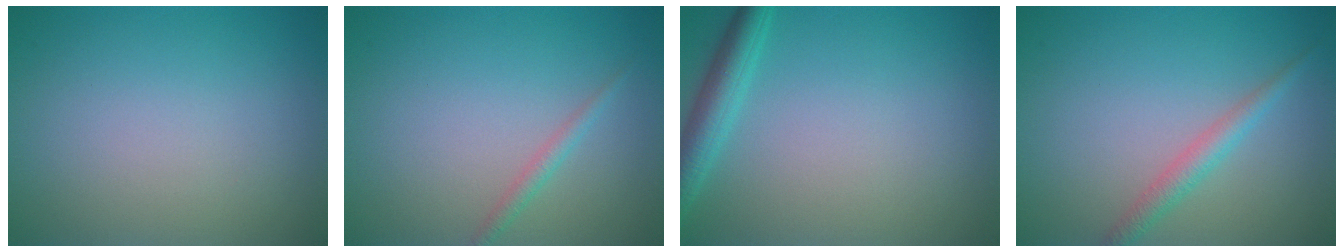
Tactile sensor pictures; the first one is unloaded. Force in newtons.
{"total": 1.1, "press": 1.1, "slide": 0.1}
{"total": 3.0, "press": 3.0, "slide": 0.2}
{"total": 2.0, "press": 2.0, "slide": 0.0}